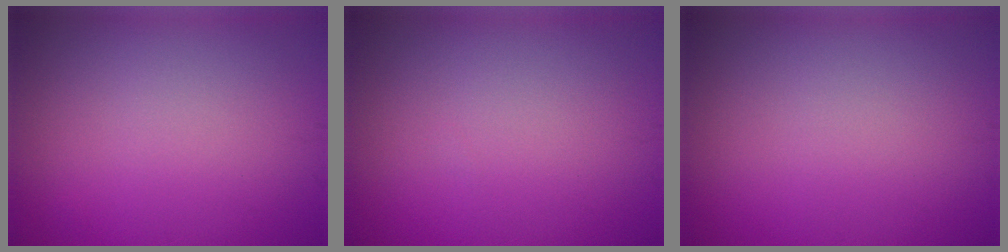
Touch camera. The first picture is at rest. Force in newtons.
{"total": 0.0}
{"total": 0.0}